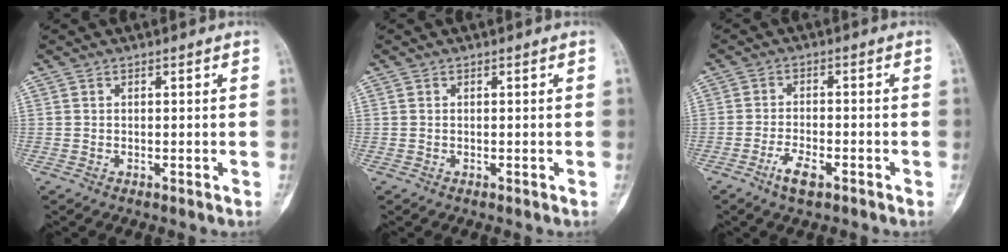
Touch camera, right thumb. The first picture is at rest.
{"total": 0.0}
{"total": 4.9, "force": [-2.9, 2.0, 3.4], "torque": [-0.062, 0.013, -0.053]}